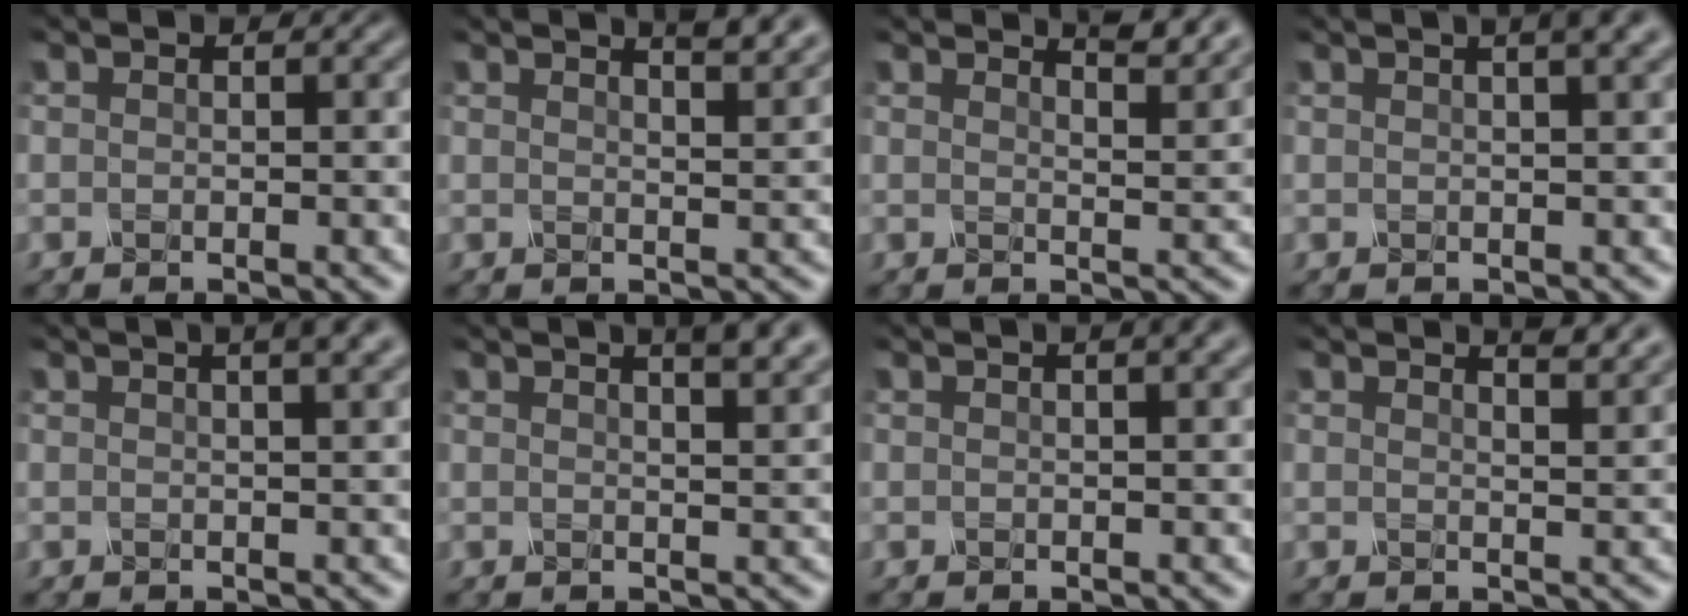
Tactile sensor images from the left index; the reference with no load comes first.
{"total": 4.2, "force": [3.3, 1.1, 2.4], "torque": [-0.013, 0.019, 0.017]}
{"total": 3.8, "force": [3.3, 0.6, 1.8], "torque": [-0.016, 0.002, 0.038]}
{"total": 4.5, "force": [2.6, 1.5, 3.4], "torque": [-0.024, 0.022, 0.004]}
{"total": 5.1, "force": [3.0, 1.9, 3.7], "torque": [-0.023, 0.029, 0.003]}
{"total": 5.6, "force": [3.7, 2.0, 3.8], "torque": [-0.021, 0.032, 0.018]}
{"total": 2.8, "force": [1.6, 1.0, 2.1], "torque": [-0.011, 0.008, 0.003]}
{"total": 3.4, "force": [2.8, 0.8, 1.7], "torque": [-0.011, 0.014, 0.017]}